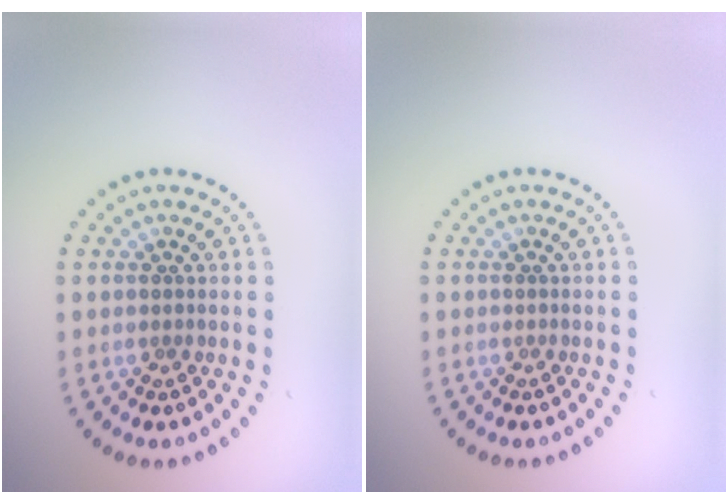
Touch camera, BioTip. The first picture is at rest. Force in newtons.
{"total": 0.0}